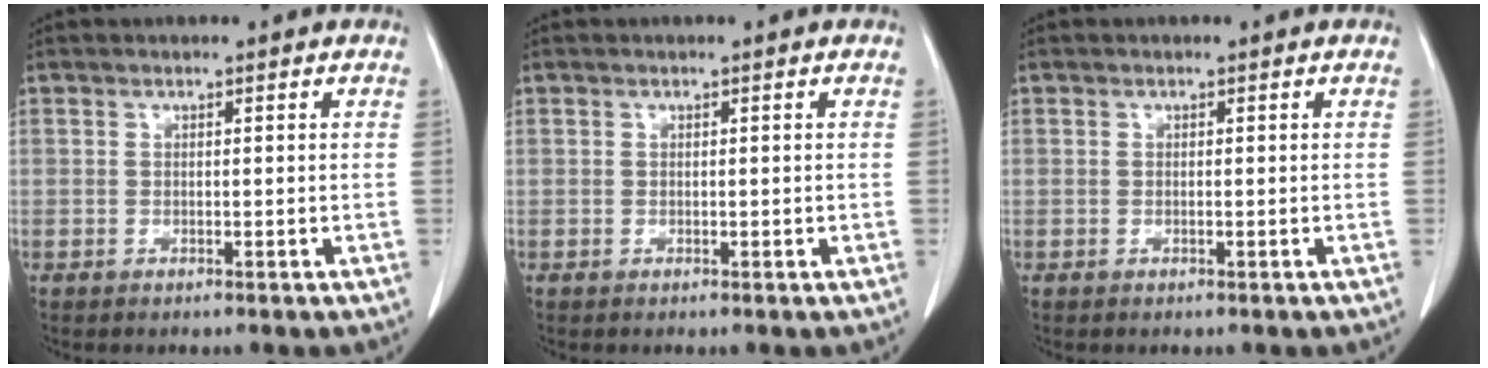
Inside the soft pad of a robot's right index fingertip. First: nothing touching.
{"total": 0.0}
{"total": 0.0}